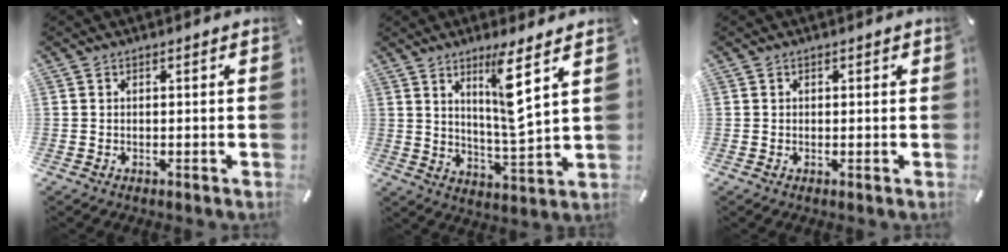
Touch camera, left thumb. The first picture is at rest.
{"total": 10.7, "force": [5.3, 1.4, 9.2], "torque": [-0.148, -0.030, 0.082]}
{"total": 0.6, "force": [0.1, 0.6, 0.2], "torque": [-0.005, 0.004, 0.001]}